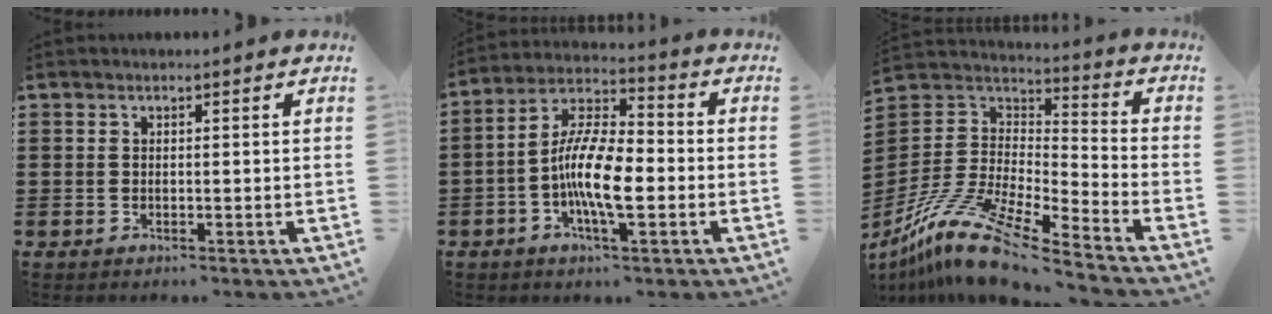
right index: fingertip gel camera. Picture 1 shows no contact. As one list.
[{"total": 10.9, "force": [-2.6, 3.7, 9.9], "torque": [-0.207, -0.006, -0.051]}, {"total": 13.0, "force": [-9.9, 2.2, 8.1], "torque": [-0.193, 0.007, -0.202]}]